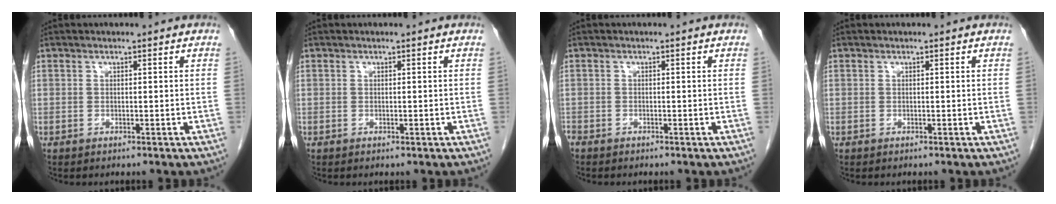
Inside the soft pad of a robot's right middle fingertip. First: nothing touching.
{"total": 0.0}
{"total": 1.2, "force": [-1.0, 0.5, 0.3], "torque": [-0.013, -0.003, -0.021]}
{"total": 0.0}